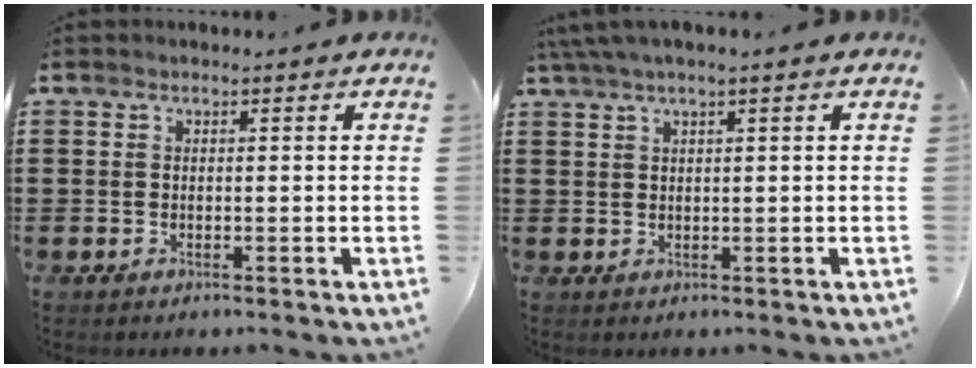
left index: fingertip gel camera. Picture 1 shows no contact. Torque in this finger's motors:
{"motor_torque": [1.22, -0.92, 0.92, 0.21]}